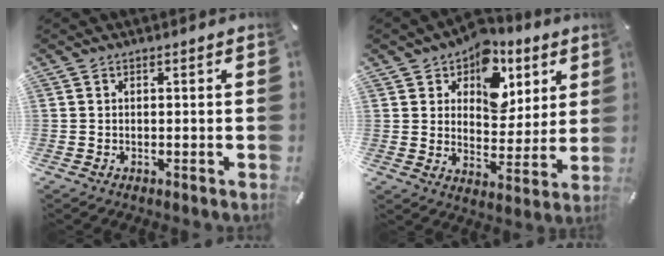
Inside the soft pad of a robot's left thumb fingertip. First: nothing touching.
{"total": 12.4, "force": [6.6, 8.9, 5.6], "torque": [-0.078, -0.052, 0.115]}